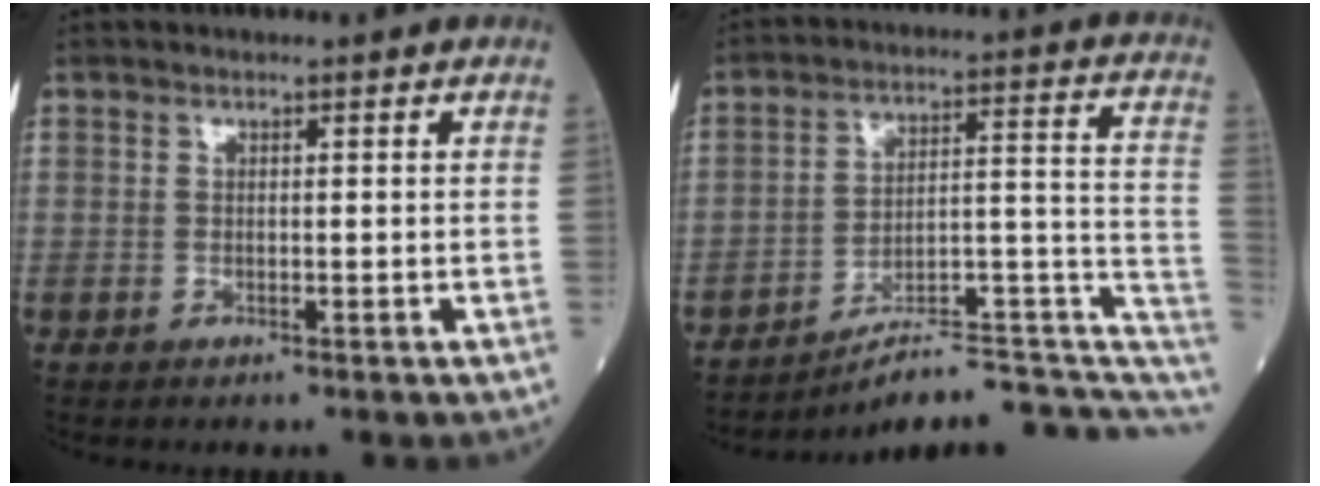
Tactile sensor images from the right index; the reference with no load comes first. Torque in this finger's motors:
{"motor_torque": [-0.24, -0.17, -0.12, -0.01]}